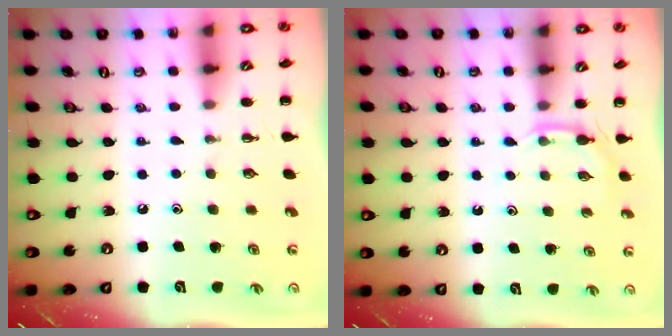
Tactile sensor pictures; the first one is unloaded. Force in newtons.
{"total": 3.5, "press": 3.3, "slide": 1.2}